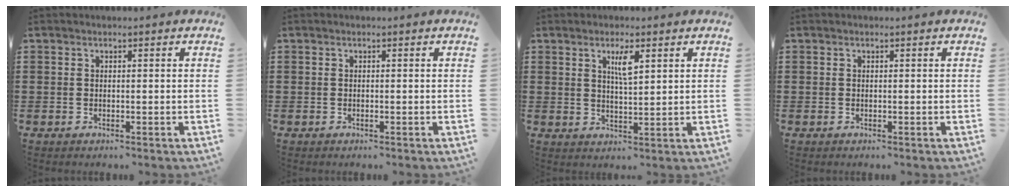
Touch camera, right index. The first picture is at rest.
{"total": 0.0}
{"total": 3.7, "force": [1.7, 0.8, 3.1], "torque": [-0.051, -0.001, 0.024]}
{"total": 0.0}